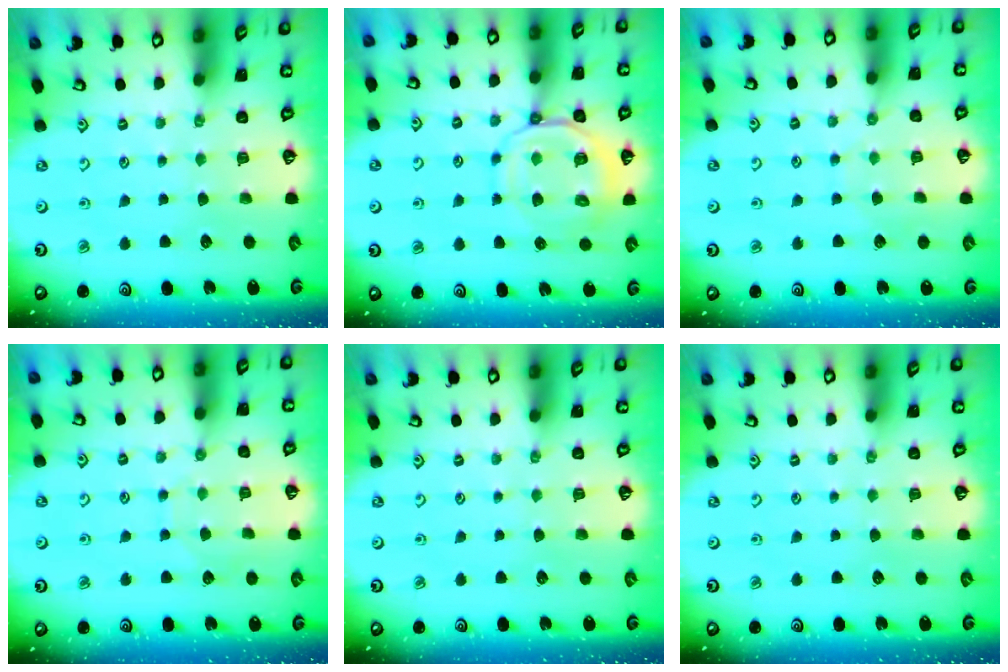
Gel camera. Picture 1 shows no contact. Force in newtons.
{"total": 11.5, "press": 11.4, "slide": 1.5}
{"total": 6.0, "press": 5.9, "slide": 0.6}
{"total": 6.2, "press": 6.2, "slide": 0.5}
{"total": 0.0}
{"total": 0.0}